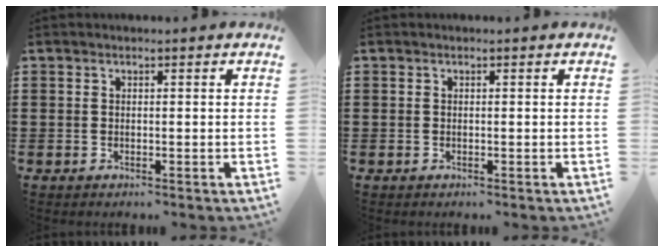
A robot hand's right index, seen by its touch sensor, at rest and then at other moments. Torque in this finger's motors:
{"motor_torque": [-0.03, 0.00, 0.00, 0.00]}